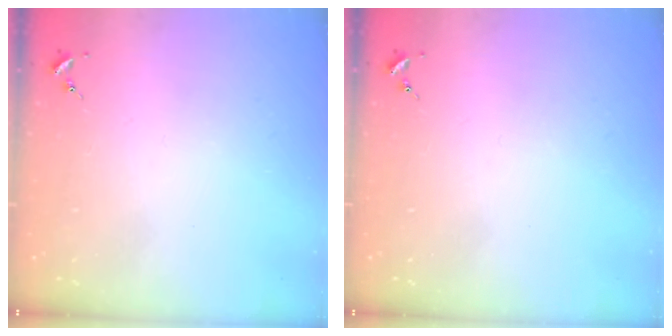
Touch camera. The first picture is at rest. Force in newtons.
{"total": 0.0}